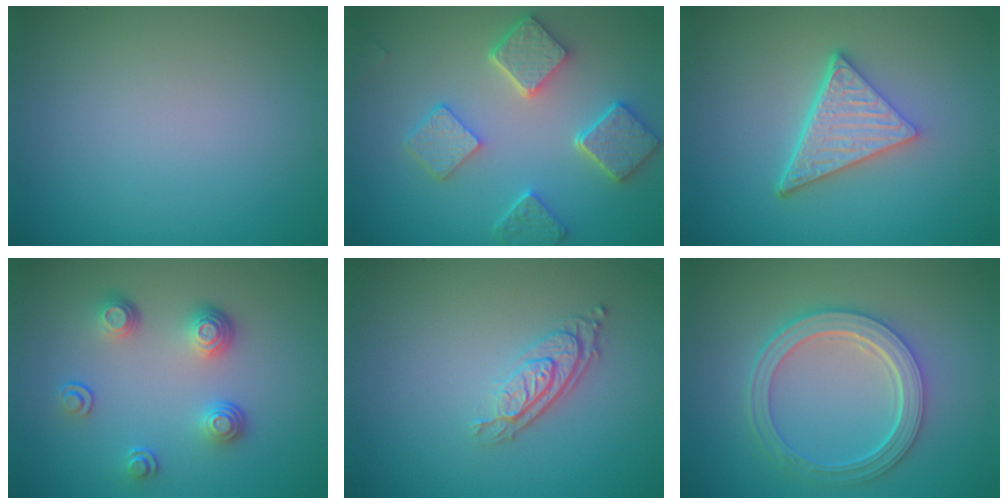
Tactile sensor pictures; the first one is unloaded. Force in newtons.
{"total": 5.5, "press": 4.4, "slide": 3.2}
{"total": 5.1, "press": 3.6, "slide": 3.7}
{"total": 3.4, "press": 2.5, "slide": 2.3}
{"total": 3.0, "press": 2.2, "slide": 2.0}
{"total": 5.1, "press": 3.9, "slide": 3.3}